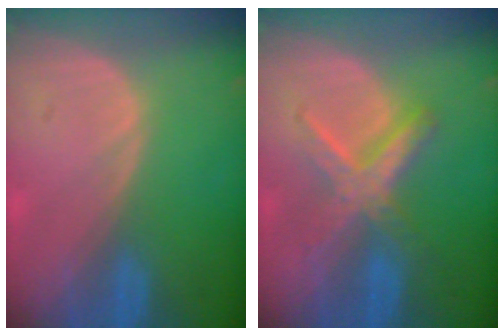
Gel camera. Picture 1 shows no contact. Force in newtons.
{"total": 6.1, "press": 6.1, "slide": 0.2}